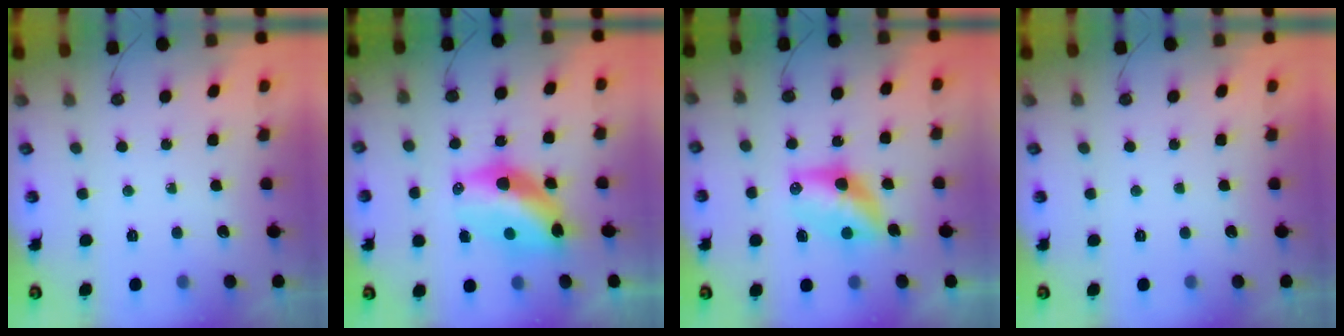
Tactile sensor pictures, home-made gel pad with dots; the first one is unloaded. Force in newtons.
{"total": 13.7, "press": 13.2, "slide": 3.8}
{"total": 9.3, "press": 9.3, "slide": 0.8}
{"total": 0.0}